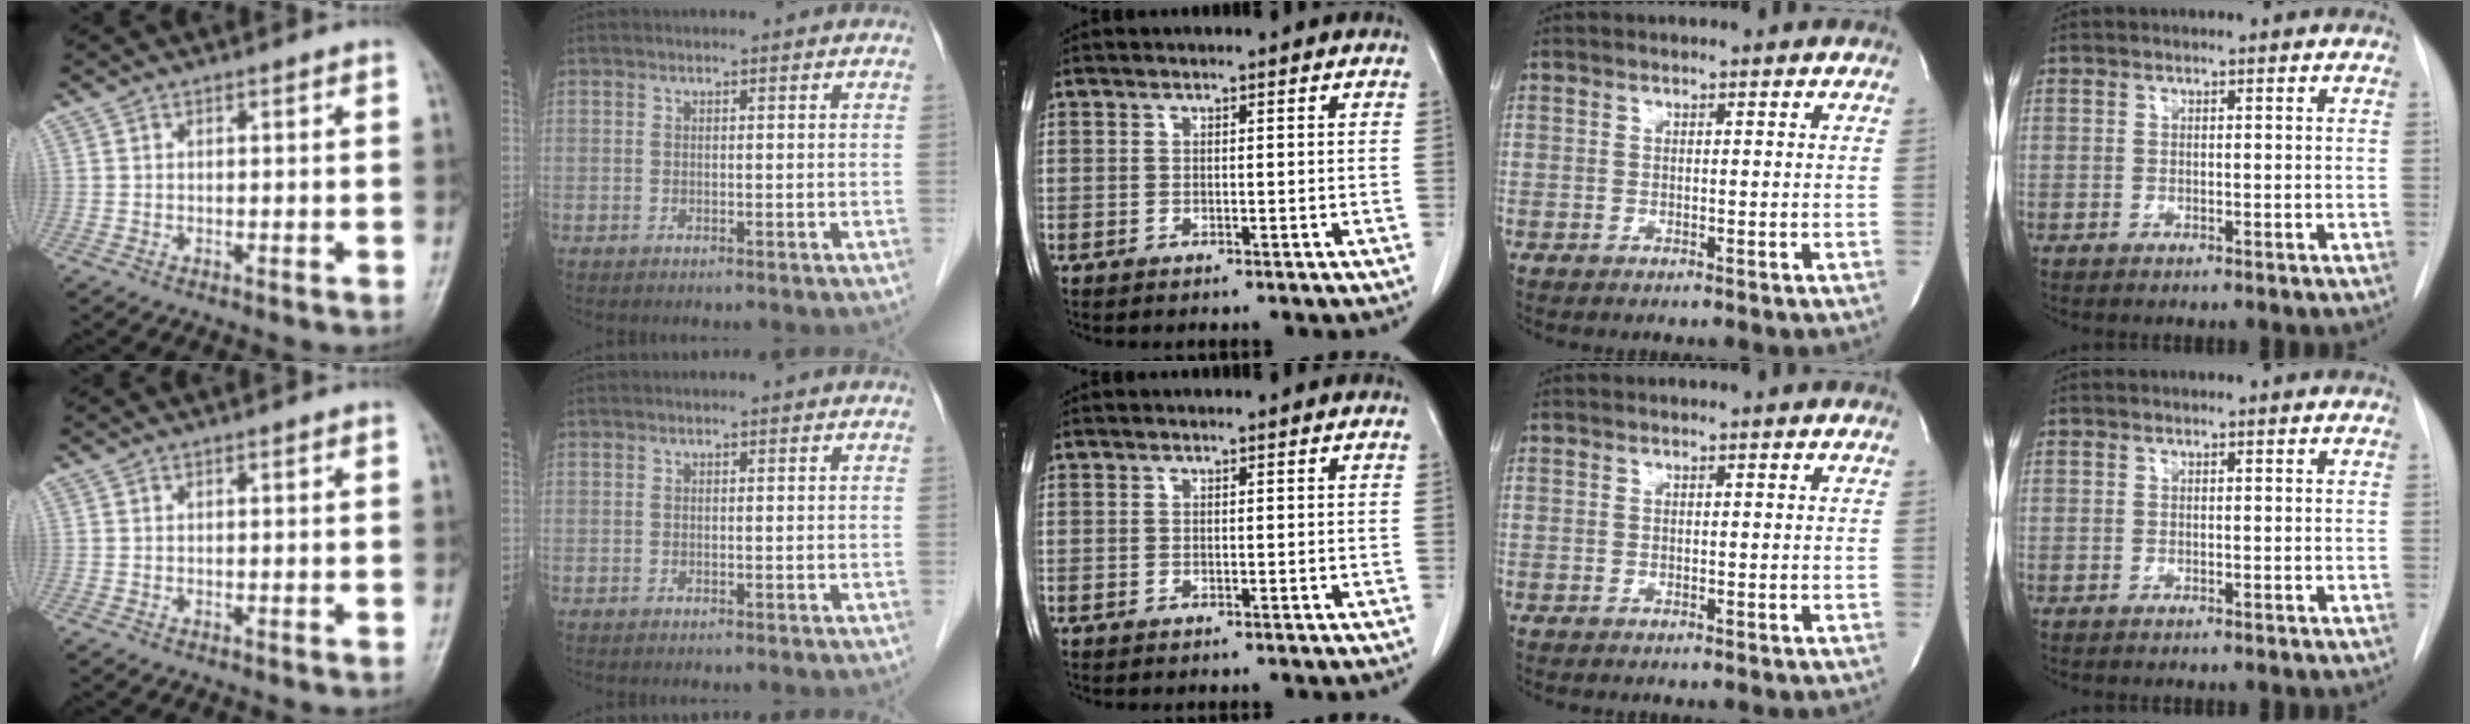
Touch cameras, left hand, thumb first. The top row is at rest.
{}